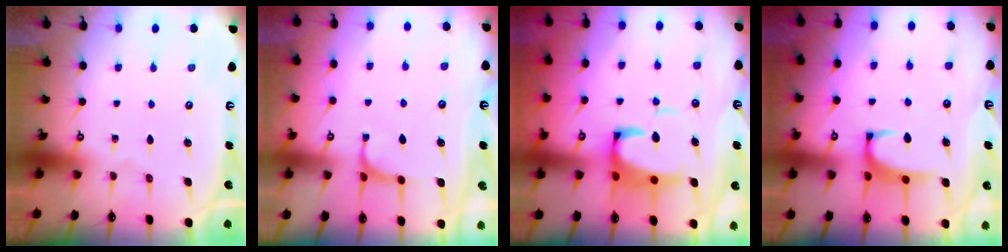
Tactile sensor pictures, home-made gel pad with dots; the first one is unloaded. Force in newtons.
{"total": 2.1, "press": 2.0, "slide": 0.6}
{"total": 6.0, "press": 5.9, "slide": 1.2}
{"total": 2.3, "press": 2.2, "slide": 0.7}